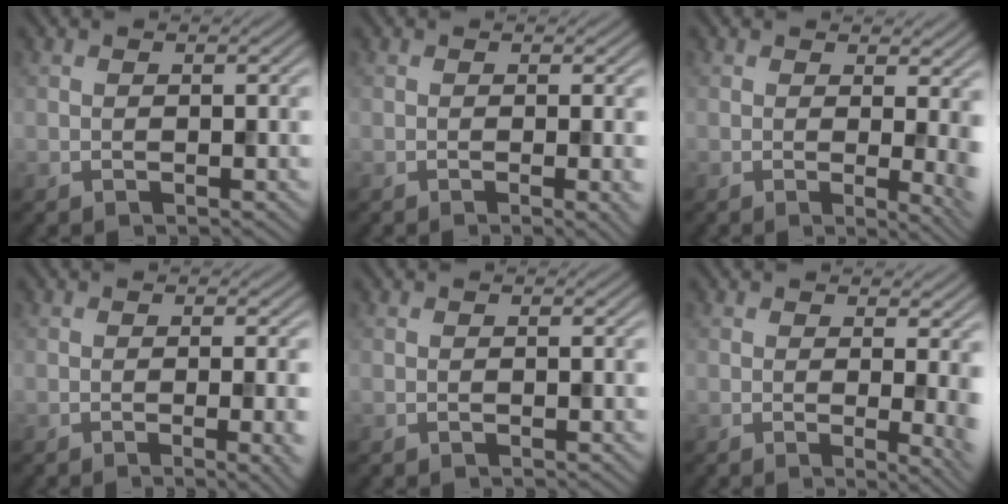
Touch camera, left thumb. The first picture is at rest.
{"total": 1.8, "force": [-0.3, 0.2, 1.8], "torque": [-0.028, -0.002, -0.007]}
{"total": 4.4, "force": [0.7, 1.1, 4.2], "torque": [-0.059, -0.006, 0.007]}
{"total": 4.5, "force": [-0.7, 1.3, 4.3], "torque": [-0.054, -0.005, -0.007]}
{"total": 0.0}
{"total": 4.1, "force": [0.5, 1.0, 4.0], "torque": [-0.058, -0.006, 0.005]}